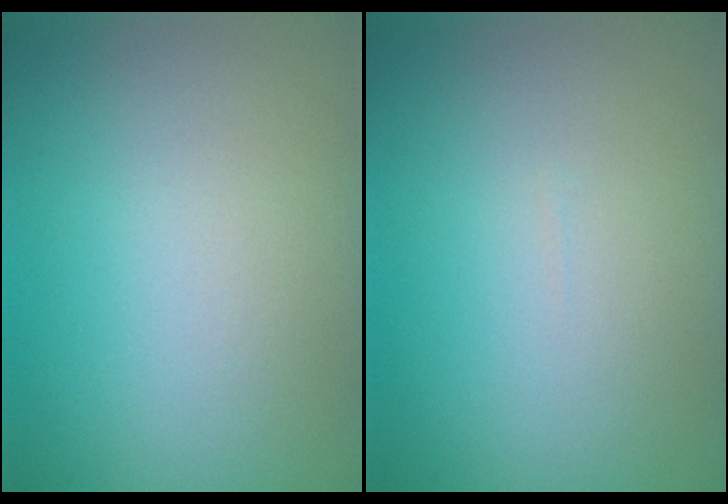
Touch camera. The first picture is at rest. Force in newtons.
{"total": 0.0}